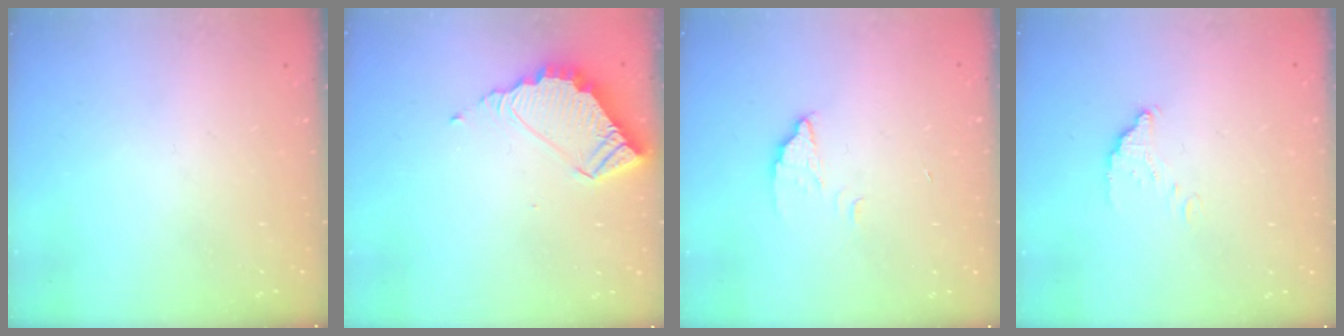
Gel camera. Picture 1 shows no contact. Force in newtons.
{"total": 6.3, "press": 6.3, "slide": 0.3}
{"total": 2.2, "press": 2.2, "slide": 0.1}
{"total": 4.0, "press": 4.0, "slide": 0.0}